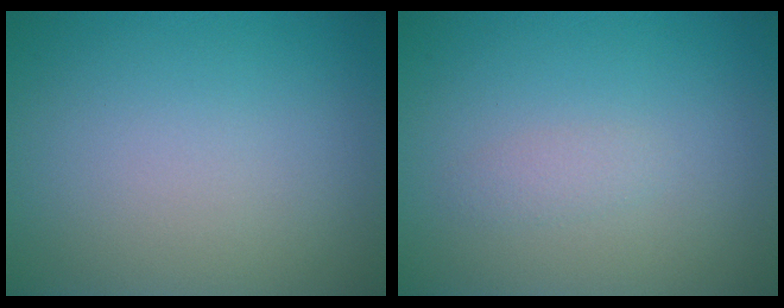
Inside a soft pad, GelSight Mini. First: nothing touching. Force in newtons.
{"total": 0.9, "press": 0.9, "slide": 0.0}